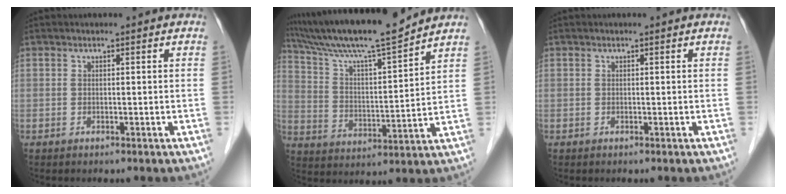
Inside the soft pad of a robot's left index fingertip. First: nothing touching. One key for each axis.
{"total": 13.6, "fx": 11.6, "fy": -0.5, "fz": 7.0, "tx": -0.127, "ty": -0.011, "tz": 0.196}
{"total": 0.7, "fx": -0.7, "fy": 0.0, "fz": 0.0, "tx": 0.003, "ty": -0.005, "tz": -0.014}